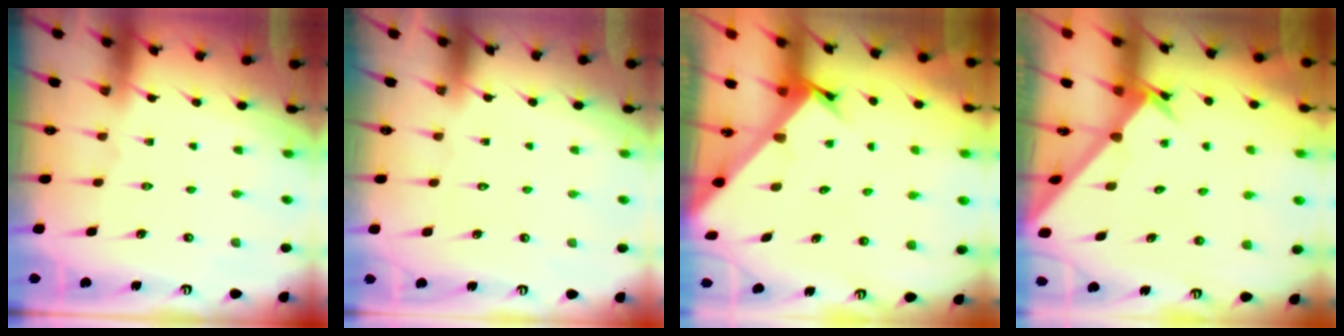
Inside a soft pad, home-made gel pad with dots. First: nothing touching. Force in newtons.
{"total": 1.7, "press": 1.7, "slide": 0.1}
{"total": 2.6, "press": 2.6, "slide": 0.2}
{"total": 2.4, "press": 2.4, "slide": 0.2}